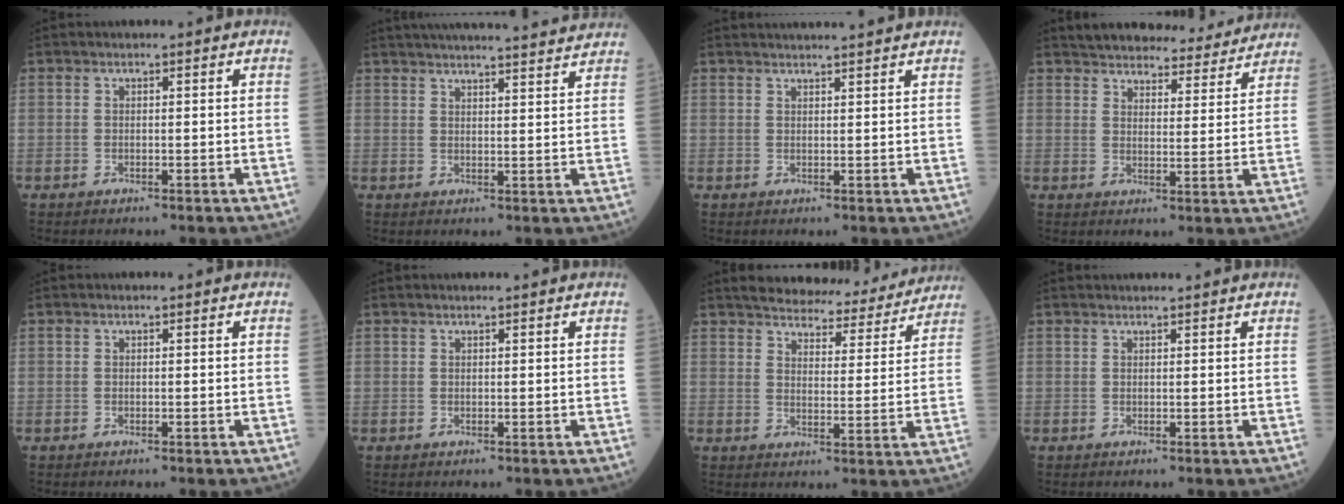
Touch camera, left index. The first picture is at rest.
{"total": 19.6, "force": [18.2, 0.9, 7.0], "torque": [-0.105, 0.011, 0.239]}
{"total": 7.2, "force": [6.8, -0.5, 2.5], "torque": [-0.030, 0.024, 0.079]}
{"total": 16.7, "force": [15.5, 4.0, 4.6], "torque": [-0.050, 0.006, 0.197]}
{"total": 0.0}
{"total": 1.5, "force": [1.4, 0.0, 0.5], "torque": [-0.004, 0.012, 0.022]}
{"total": 16.9, "force": [15.8, 3.8, 4.8], "torque": [-0.046, -0.004, 0.192]}
{"total": 3.1, "force": [3.0, 0.0, 0.7], "torque": [-0.007, 0.022, 0.040]}